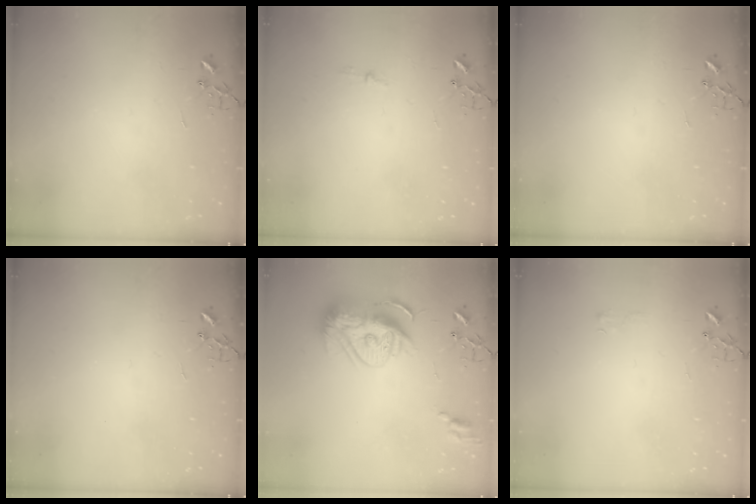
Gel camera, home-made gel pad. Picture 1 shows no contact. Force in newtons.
{"total": 3.3, "press": 3.3, "slide": 0.5}
{"total": 0.0}
{"total": 0.0}
{"total": 15.1, "press": 15.0, "slide": 1.3}
{"total": 4.4, "press": 4.4, "slide": 0.6}